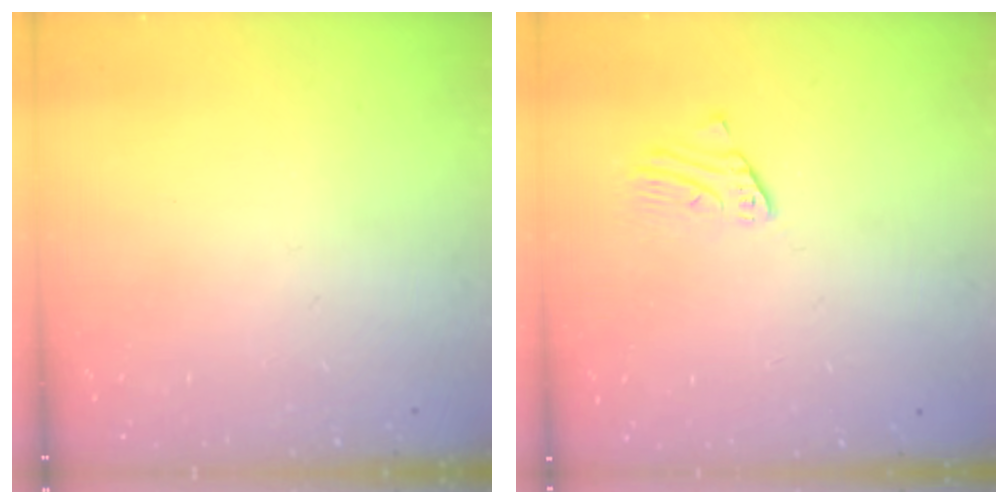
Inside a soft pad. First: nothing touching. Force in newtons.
{"total": 1.9, "press": 1.9, "slide": 0.1}